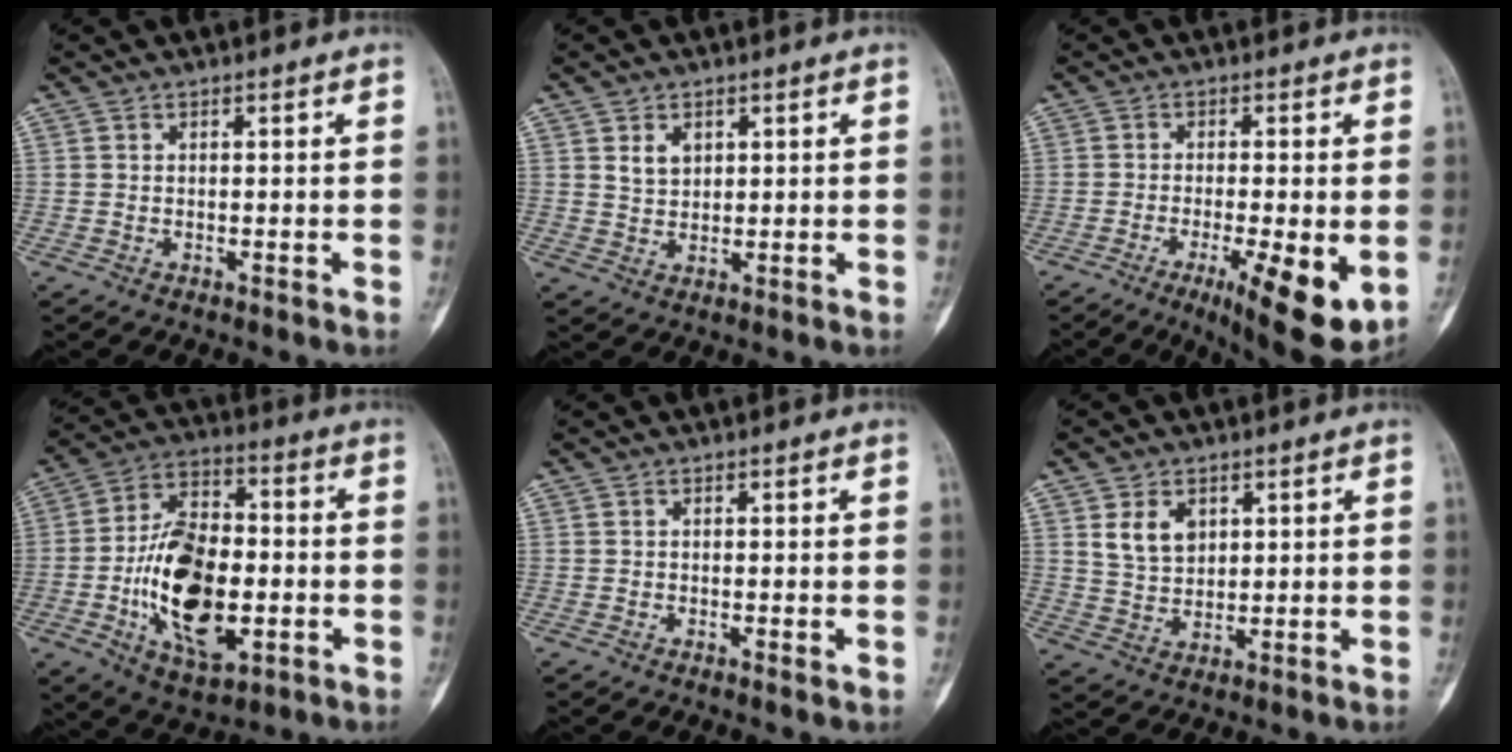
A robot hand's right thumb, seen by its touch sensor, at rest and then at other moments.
{"total": 3.4, "force": [1.5, 2.4, 1.9], "torque": [-0.019, -0.012, 0.031]}
{"total": 12.5, "force": [-3.7, 3.1, 11.5], "torque": [-0.165, -0.021, -0.049]}
{"total": 19.9, "force": [-3.5, 11.0, 16.3], "torque": [-0.268, 0.019, -0.051]}
{"total": 0.8, "force": [-0.2, 0.2, 0.7], "torque": [-0.010, -0.002, -0.003]}
{"total": 6.0, "force": [2.5, 4.2, 3.5], "torque": [-0.045, -0.016, 0.052]}